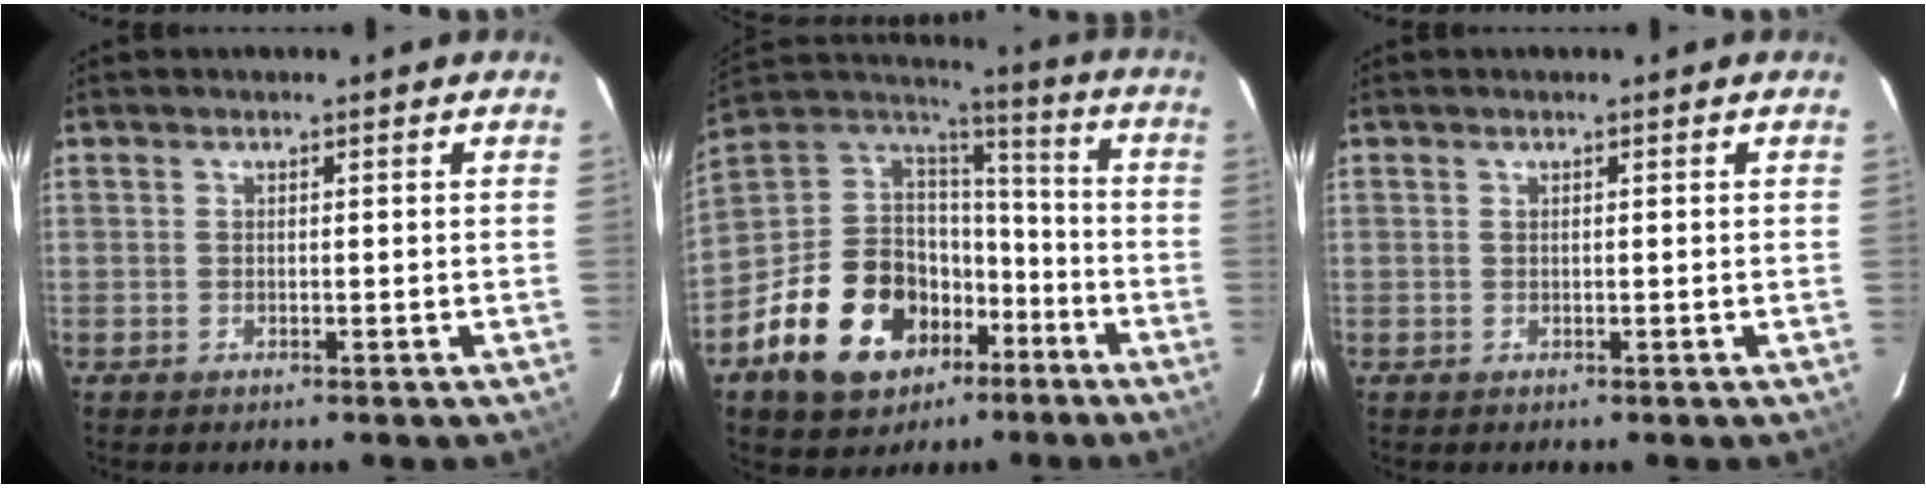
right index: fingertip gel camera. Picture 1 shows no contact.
{"total": 23.6, "force": [-11.1, 16.0, 13.4], "torque": [-0.309, 0.015, -0.172]}
{"total": 0.0}